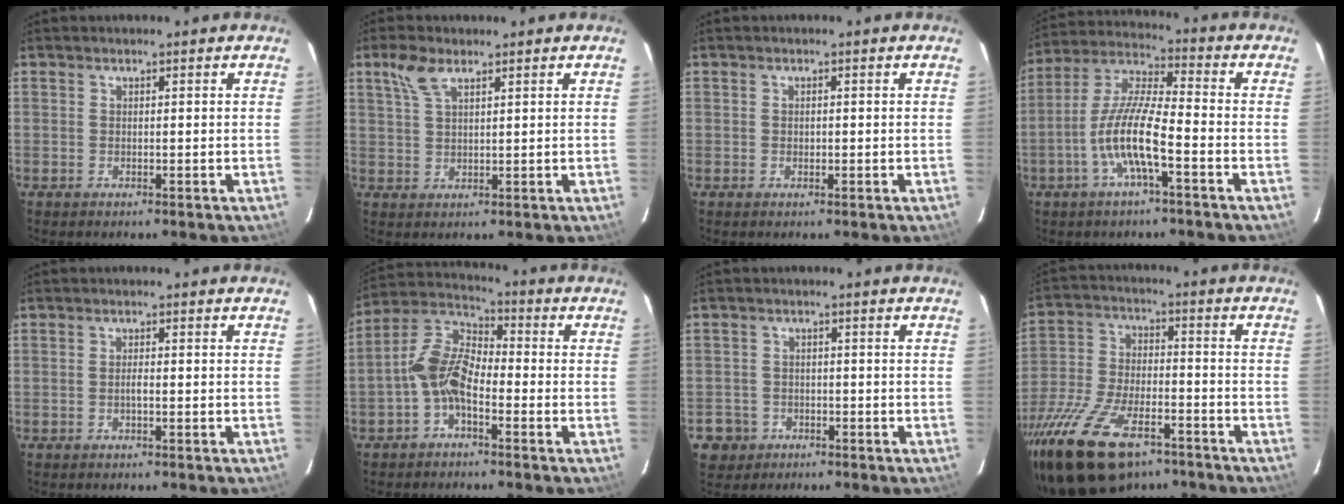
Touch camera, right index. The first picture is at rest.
{"total": 4.6, "force": [2.8, 2.0, 3.1], "torque": [-0.066, 0.010, 0.058]}
{"total": 0.6, "force": [-0.1, 0.6, 0.3], "torque": [-0.002, 0.001, -0.001]}
{"total": 10.9, "force": [-4.3, 1.8, 9.9], "torque": [-0.210, 0.004, -0.087]}
{"total": 1.0, "force": [-0.4, 0.2, 0.8], "torque": [-0.017, 0.004, -0.009]}
{"total": 8.5, "force": [-3.3, 4.4, 6.5], "torque": [-0.141, 0.020, -0.072]}
{"total": 6.3, "force": [-3.1, 5.5, 0.6], "torque": [-0.030, 0.022, -0.049]}
{"total": 23.7, "force": [-15.8, 10.7, 14.0], "torque": [-0.301, -0.037, -0.270]}